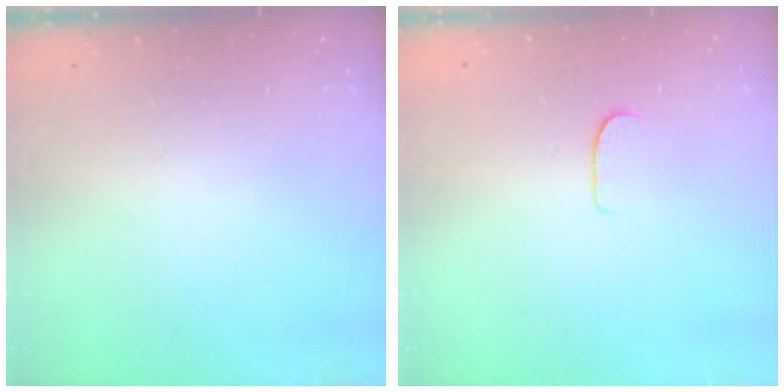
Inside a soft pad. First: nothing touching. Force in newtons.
{"total": 5.2, "press": 5.2, "slide": 0.4}